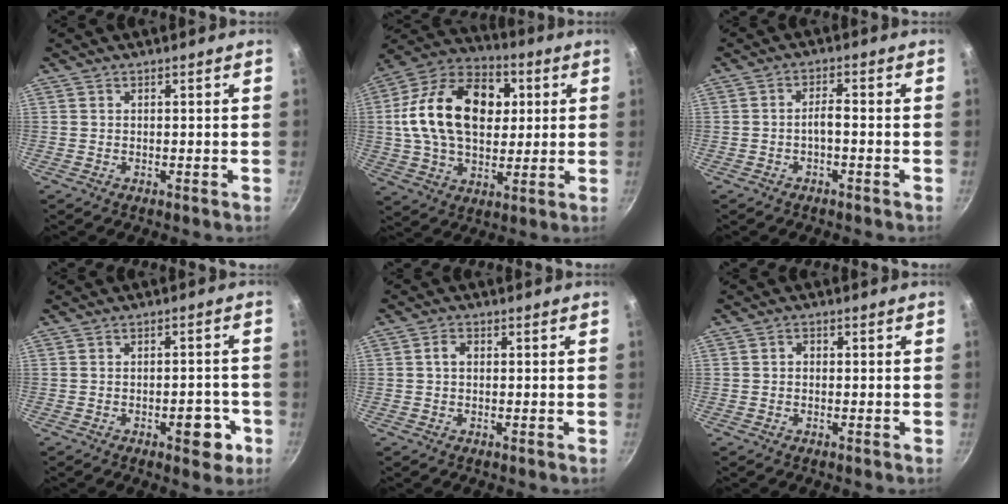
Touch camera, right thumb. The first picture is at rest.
{"total": 22.9, "force": [3.7, 15.5, 16.5], "torque": [-0.256, 0.019, 0.050]}
{"total": 2.6, "force": [-1.1, 0.8, 2.2], "torque": [-0.041, 0.019, -0.022]}
{"total": 6.2, "force": [-2.5, 3.0, 4.7], "torque": [-0.041, 0.018, -0.028]}
{"total": 1.8, "force": [0.1, 1.3, 1.2], "torque": [-0.020, 0.005, -0.001]}
{"total": 1.1, "force": [-0.2, 0.9, 0.6], "torque": [-0.010, 0.005, -0.005]}